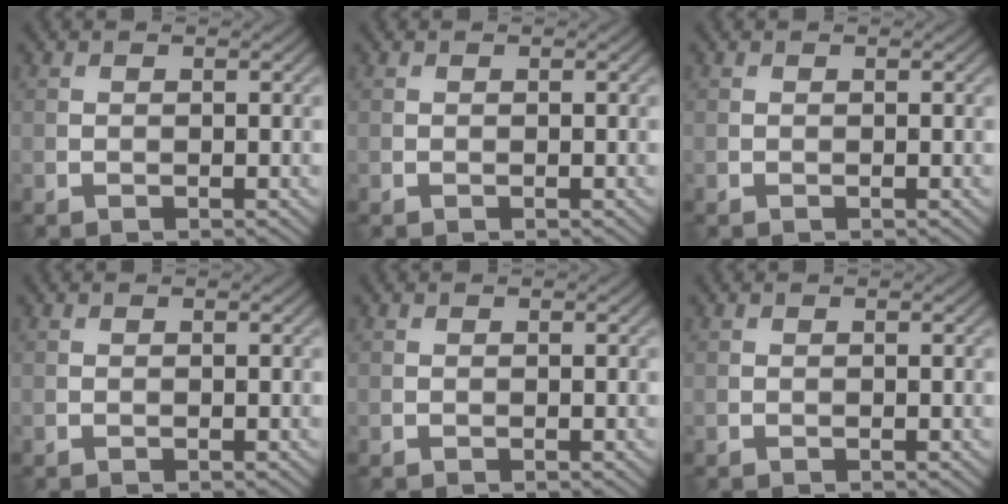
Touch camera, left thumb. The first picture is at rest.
{"total": 0.0}
{"total": 0.0}
{"total": 0.0}
{"total": 0.0}
{"total": 0.0}